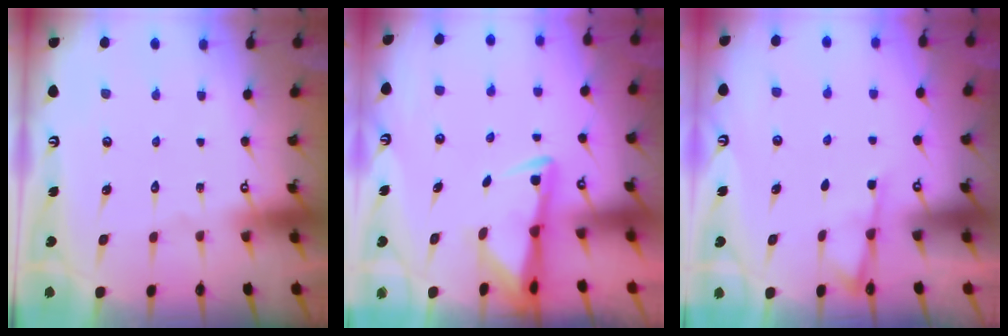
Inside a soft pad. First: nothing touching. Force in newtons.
{"total": 2.9, "press": 2.9, "slide": 0.4}
{"total": 2.4, "press": 2.4, "slide": 0.5}